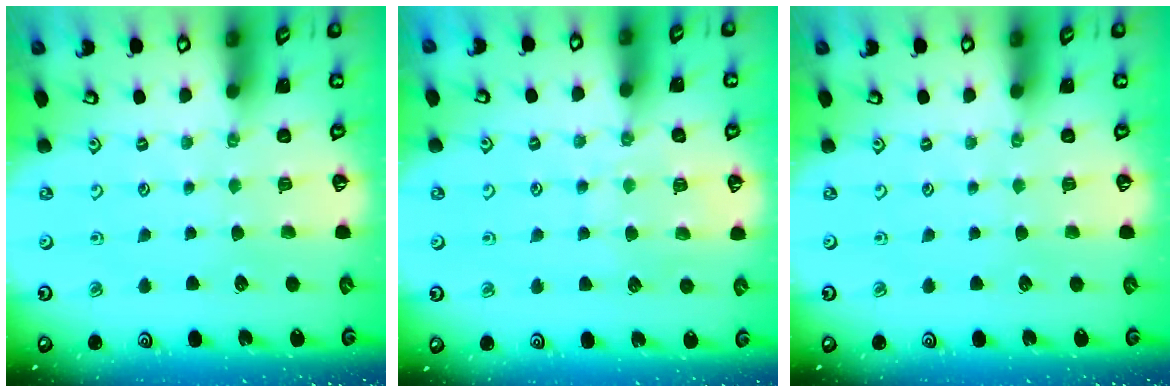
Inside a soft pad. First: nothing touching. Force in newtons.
{"total": 6.5, "press": 6.5, "slide": 0.7}
{"total": 0.0}